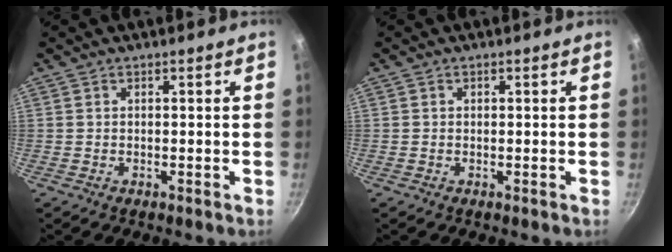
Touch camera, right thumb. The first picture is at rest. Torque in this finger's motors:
{"motor_torque": [-0.24, -0.04, -0.17, 0.12, 0.04]}